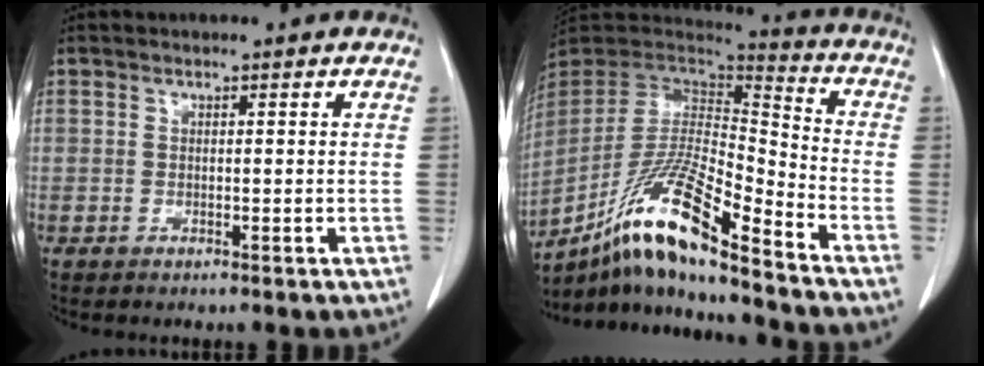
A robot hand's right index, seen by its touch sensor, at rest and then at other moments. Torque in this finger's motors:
{"motor_torque": [1.29, -0.84, 0.34, 0.15]}